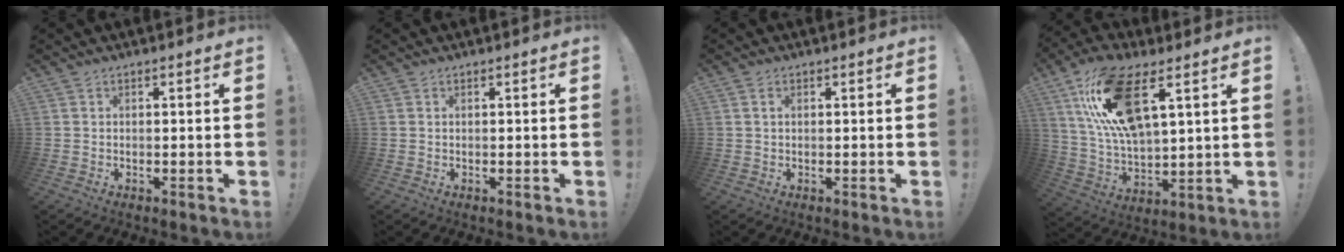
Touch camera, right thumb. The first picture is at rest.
{"total": 0.0}
{"total": 1.3, "force": [0.5, 0.8, 0.8], "torque": [-0.014, 0.001, 0.009]}
{"total": 19.2, "force": [9.3, 8.4, 14.5], "torque": [-0.289, -0.027, 0.162]}